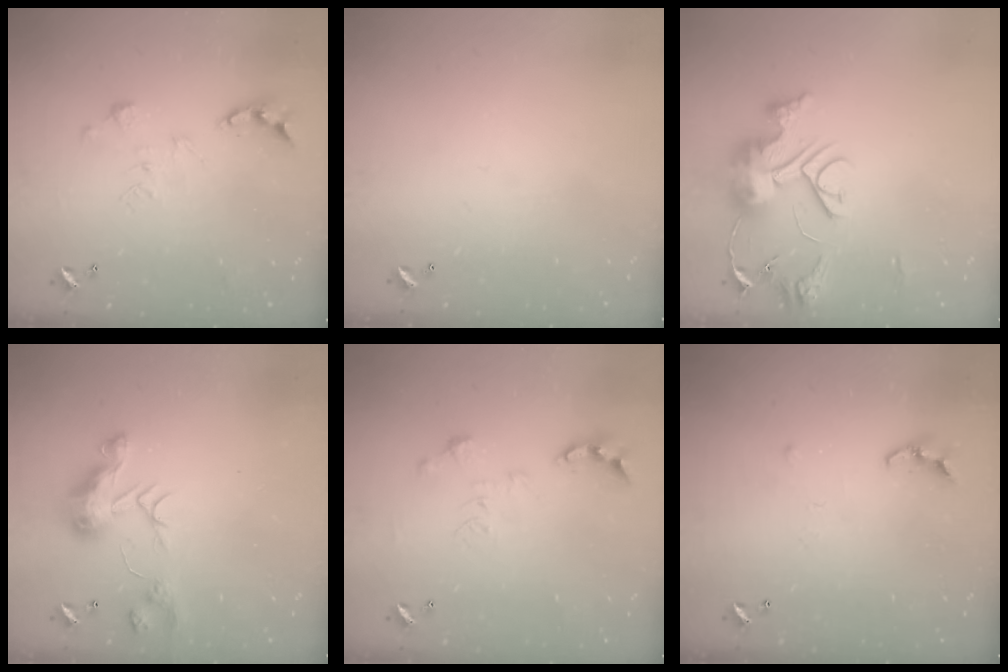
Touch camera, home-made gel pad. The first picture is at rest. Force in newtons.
{"total": 0.0}
{"total": 13.9, "press": 13.8, "slide": 1.5}
{"total": 11.0, "press": 11.0, "slide": 0.7}
{"total": 0.0}
{"total": 6.8, "press": 6.7, "slide": 0.5}